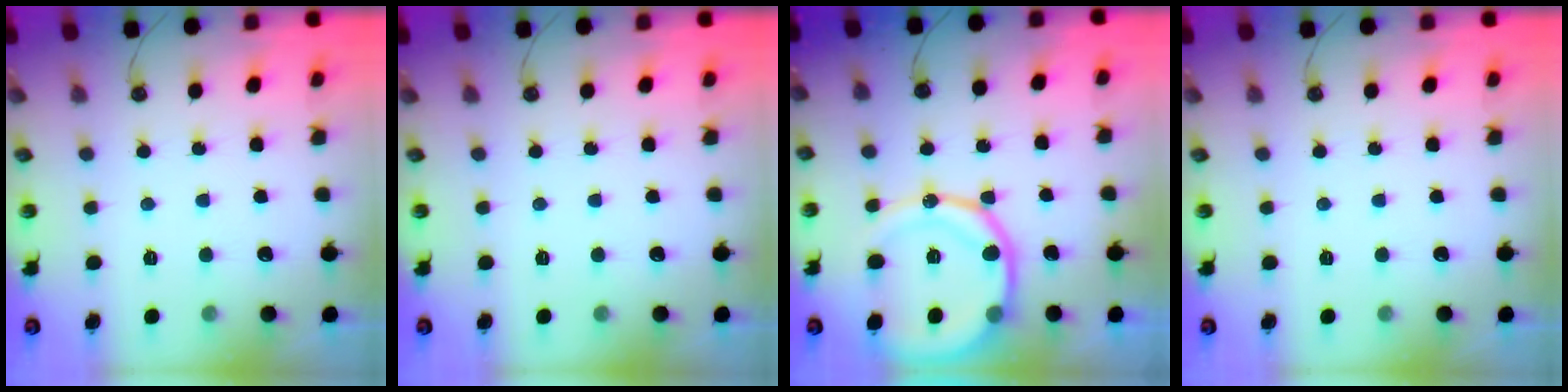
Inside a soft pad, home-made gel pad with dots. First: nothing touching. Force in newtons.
{"total": 0.0}
{"total": 16.6, "press": 16.5, "slide": 2.0}
{"total": 0.0}